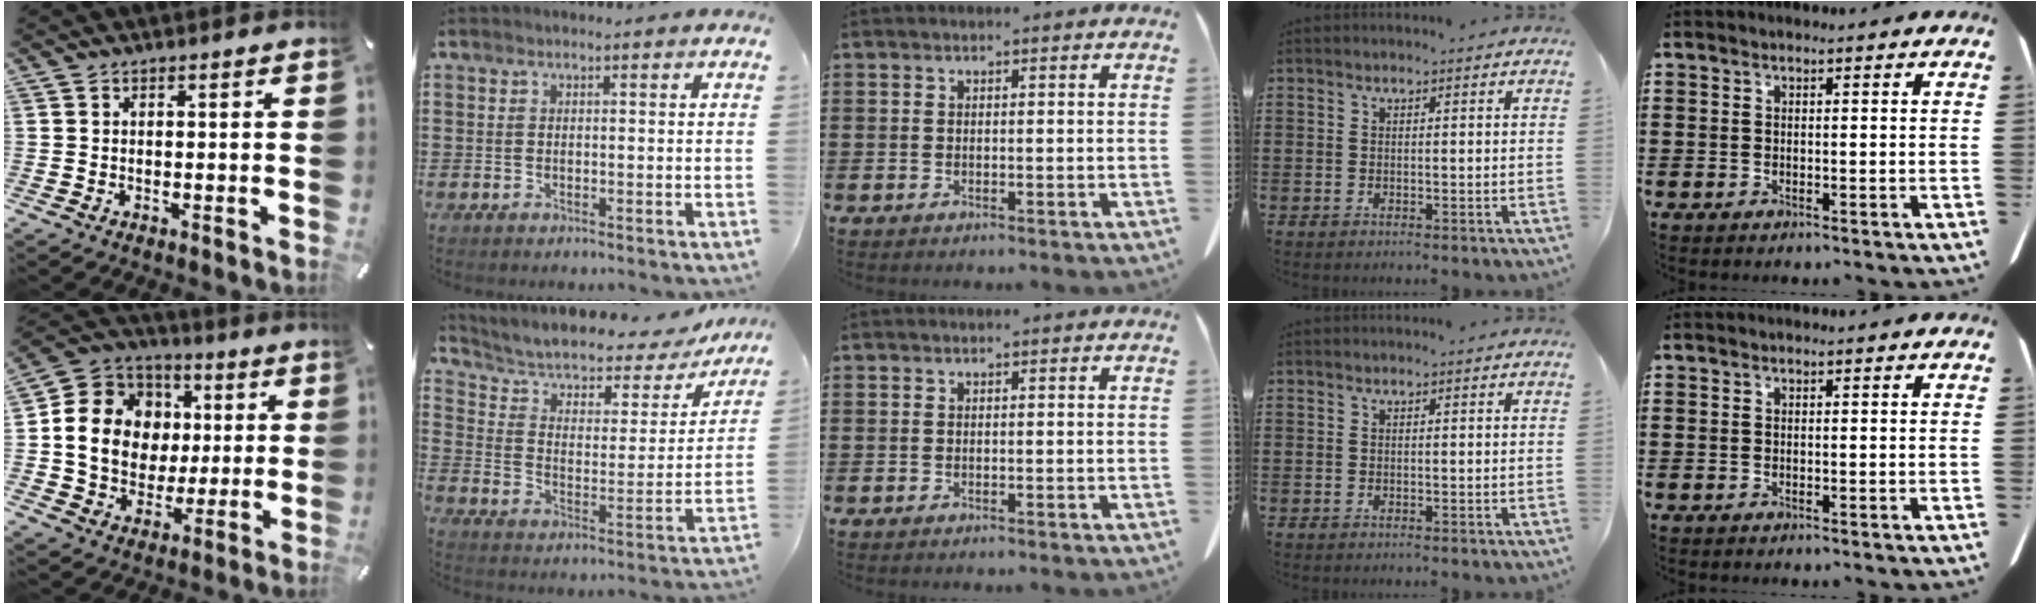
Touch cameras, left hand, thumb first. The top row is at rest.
{"thumb": {"total": 14.7, "force": [0.7, 13.5, 5.9], "torque": [-0.117, 0.005, 0.021]}, "index": {"total": 4.3, "force": [2.7, 2.5, 2.3], "torque": [-0.063, -0.020, 0.037]}}